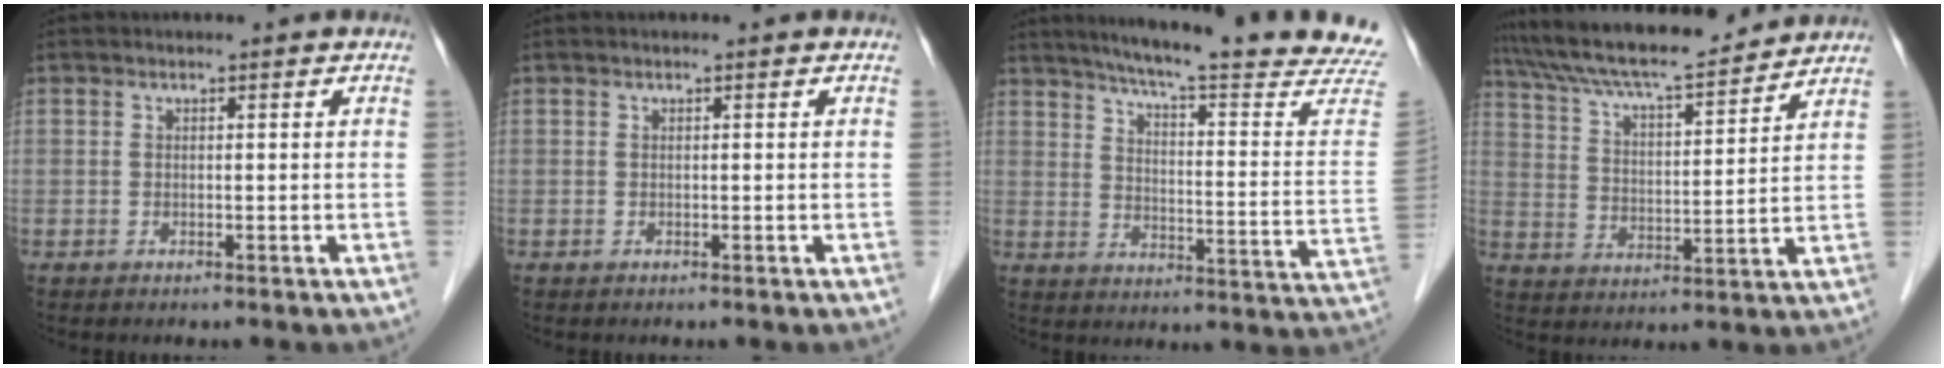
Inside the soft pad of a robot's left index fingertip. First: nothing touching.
{"total": 0.0}
{"total": 24.7, "force": [22.0, -0.2, 11.3], "torque": [-0.162, -0.082, 0.268]}
{"total": 16.9, "force": [15.4, 1.7, 6.7], "torque": [-0.125, 0.016, 0.252]}